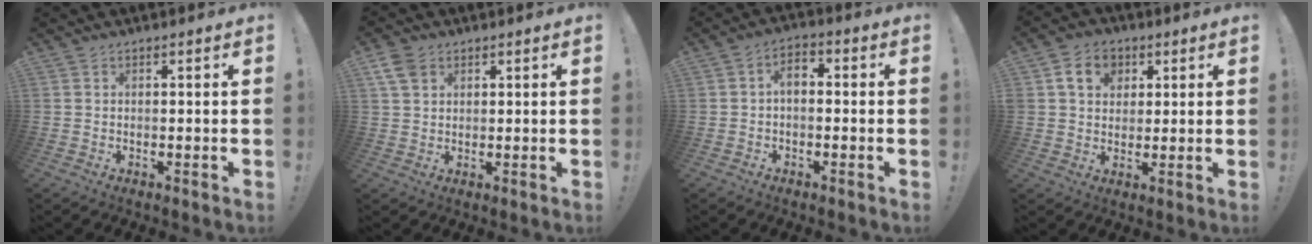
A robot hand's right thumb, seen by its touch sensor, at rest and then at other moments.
{"total": 5.7, "force": [2.8, 4.0, 2.9], "torque": [-0.060, 0.000, 0.058]}
{"total": 2.4, "force": [-0.8, 1.1, 1.9], "torque": [-0.041, 0.010, -0.015]}
{"total": 8.8, "force": [3.5, 6.9, 4.0], "torque": [-0.055, -0.006, 0.067]}